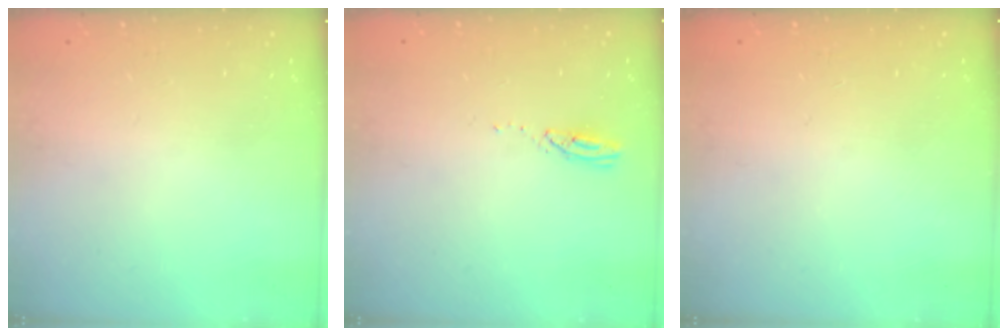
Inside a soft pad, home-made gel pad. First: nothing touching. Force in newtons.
{"total": 2.8, "press": 2.8, "slide": 0.4}
{"total": 0.0}